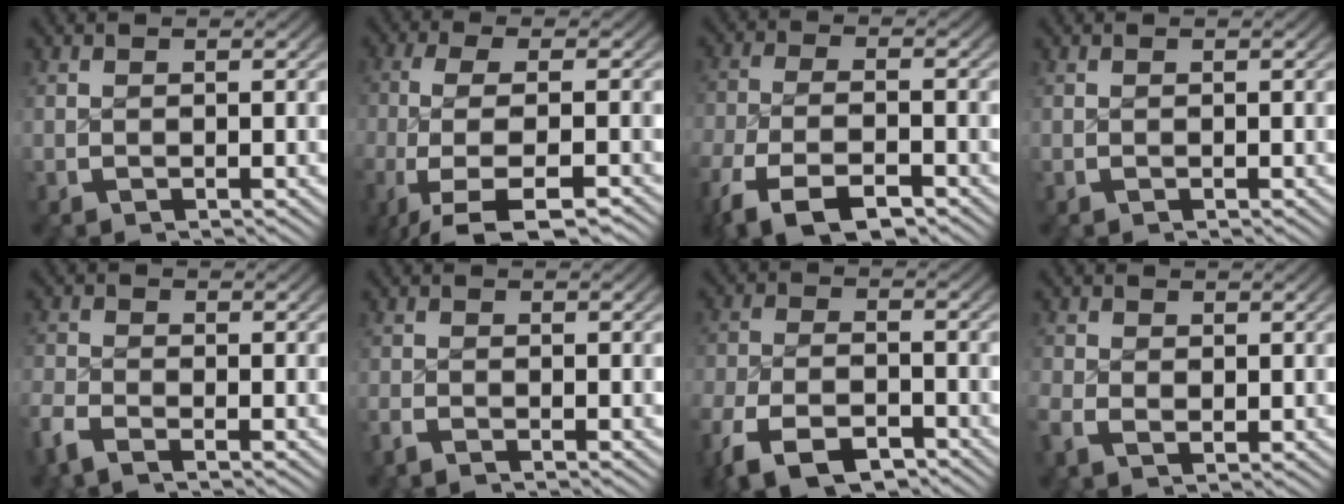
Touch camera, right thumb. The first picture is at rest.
{"total": 9.6, "force": [-3.5, 4.6, 7.6], "torque": [-0.177, -0.031, -0.033]}
{"total": 8.0, "force": [-5.2, 3.7, 4.9], "torque": [-0.115, -0.025, -0.068]}
{"total": 0.0}
{"total": 2.4, "force": [-1.7, 1.1, 1.1], "torque": [-0.027, -0.005, -0.038]}
{"total": 1.3, "force": [-1.1, 0.5, 0.3], "torque": [-0.005, -0.003, -0.027]}
{"total": 6.7, "force": [-4.5, 3.3, 3.7], "torque": [-0.076, -0.019, -0.066]}
{"total": 2.0, "force": [-0.4, 1.6, 1.1], "torque": [-0.027, -0.010, -0.003]}